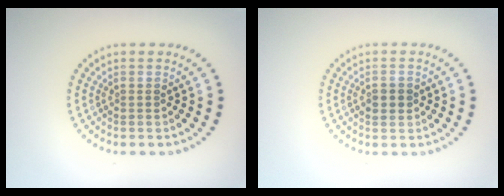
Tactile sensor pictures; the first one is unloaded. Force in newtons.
{"total": 2.0, "press": 2.0, "slide": 0.2}